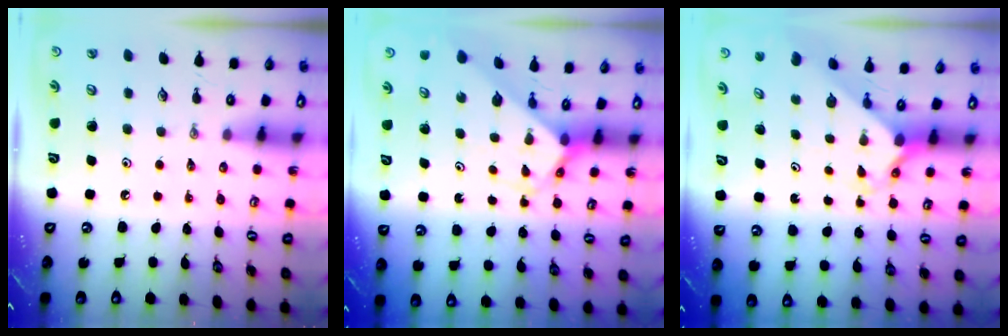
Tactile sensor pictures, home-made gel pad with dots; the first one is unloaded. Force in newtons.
{"total": 2.9, "press": 2.9, "slide": 0.2}
{"total": 2.2, "press": 2.2, "slide": 0.2}